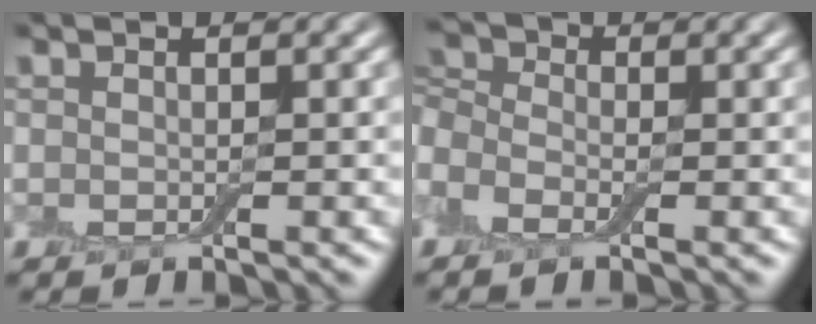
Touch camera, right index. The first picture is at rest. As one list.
[{"total": 3.0, "force": [-0.7, 2.0, 2.1], "torque": [-0.052, 0.005, -0.035]}]